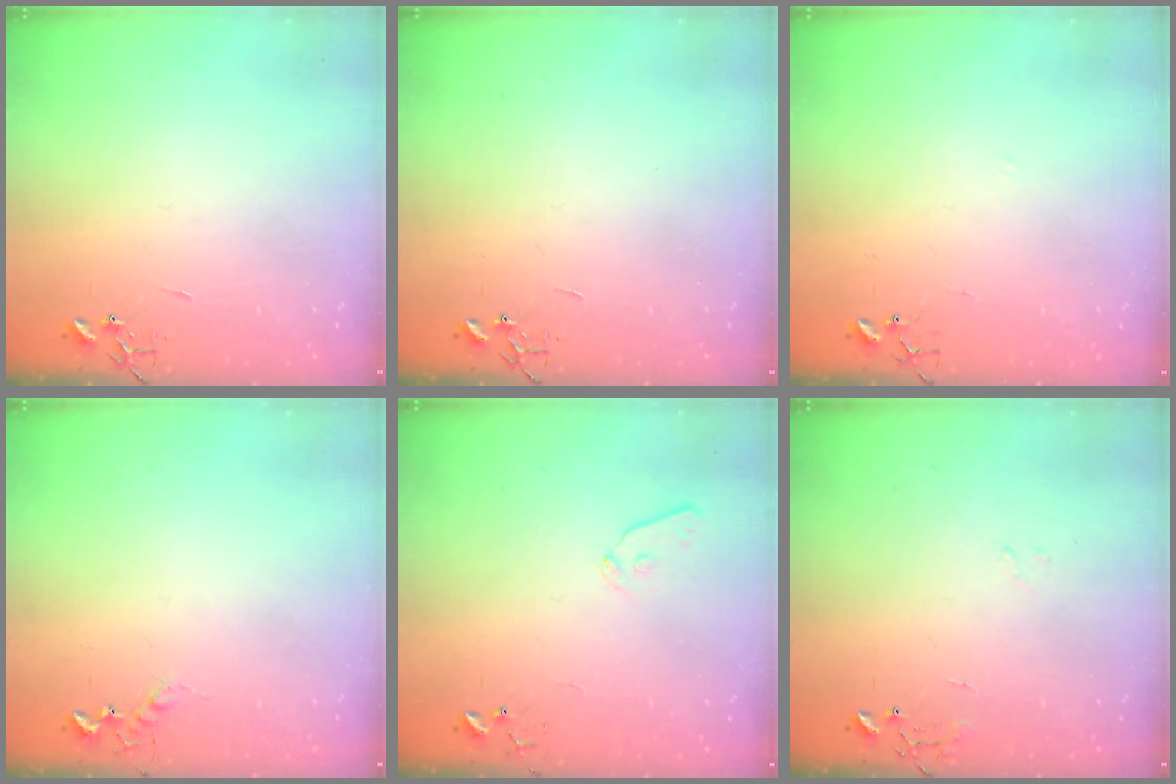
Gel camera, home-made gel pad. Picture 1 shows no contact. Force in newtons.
{"total": 0.0}
{"total": 6.1, "press": 6.0, "slide": 0.6}
{"total": 5.2, "press": 5.1, "slide": 0.9}
{"total": 7.5, "press": 7.4, "slide": 0.9}
{"total": 8.0, "press": 8.0, "slide": 0.9}